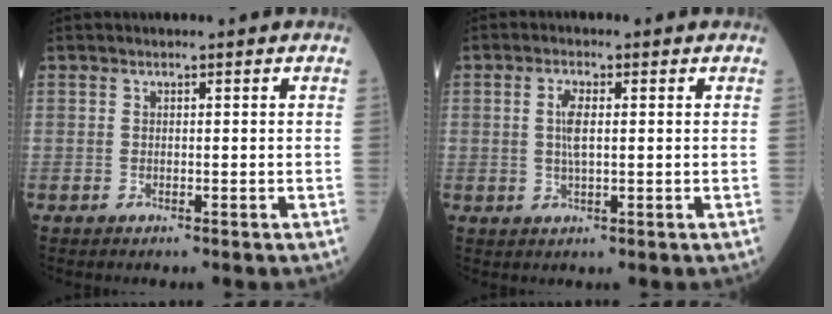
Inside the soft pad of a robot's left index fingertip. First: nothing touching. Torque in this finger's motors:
{"motor_torque": [0.97, 0.23, 0.44, 0.05]}